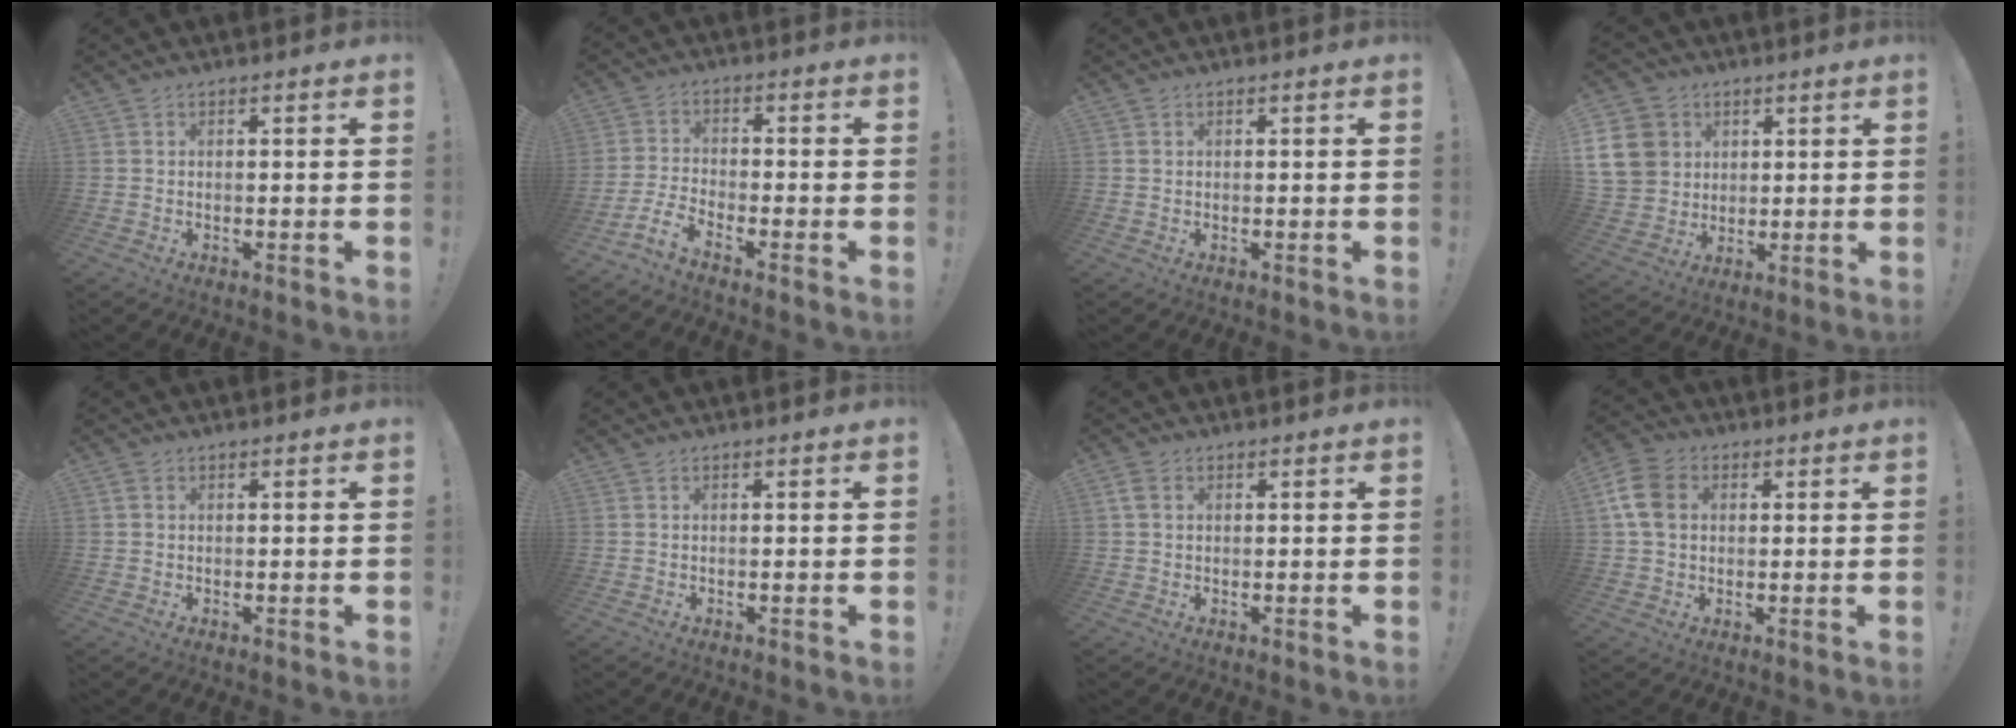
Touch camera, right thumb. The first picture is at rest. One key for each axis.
{"total": 5.4, "fx": -4.0, "fy": 1.6, "fz": 3.2, "tx": -0.075, "ty": -0.004, "tz": -0.076}
{"total": 0.0}
{"total": 14.3, "fx": 3.8, "fy": 12.3, "fz": 6.1, "tx": -0.104, "ty": -0.009, "tz": 0.081}
{"total": 1.0, "fx": 0.3, "fy": 0.8, "fz": 0.5, "tx": -0.011, "ty": 0.004, "tz": 0.006}
{"total": 0.0}
{"total": 3.2, "fx": 1.1, "fy": 2.2, "fz": 2.0, "tx": -0.031, "ty": 0.003, "tz": 0.021}
{"total": 10.4, "fx": 2.2, "fy": 7.8, "fz": 6.5, "tx": -0.127, "ty": 0.008, "tz": 0.046}